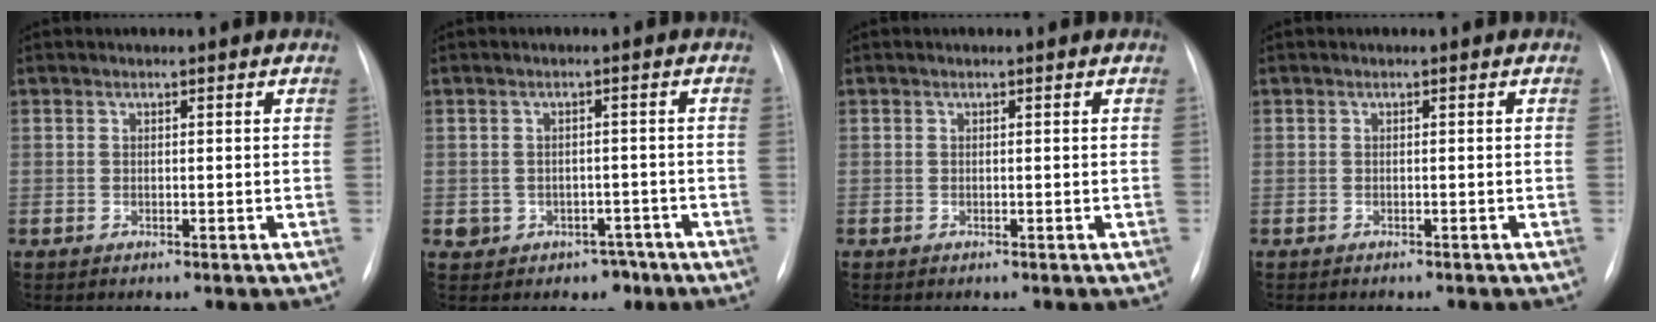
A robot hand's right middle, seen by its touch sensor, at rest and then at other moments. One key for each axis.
{"total": 4.3, "fx": -2.1, "fy": 3.8, "fz": 0.6, "tx": 0.001, "ty": 0.020, "tz": -0.017}
{"total": 0.0}
{"total": 2.3, "fx": -1.9, "fy": 0.7, "fz": 1.0, "tx": -0.015, "ty": -0.005, "tz": -0.018}